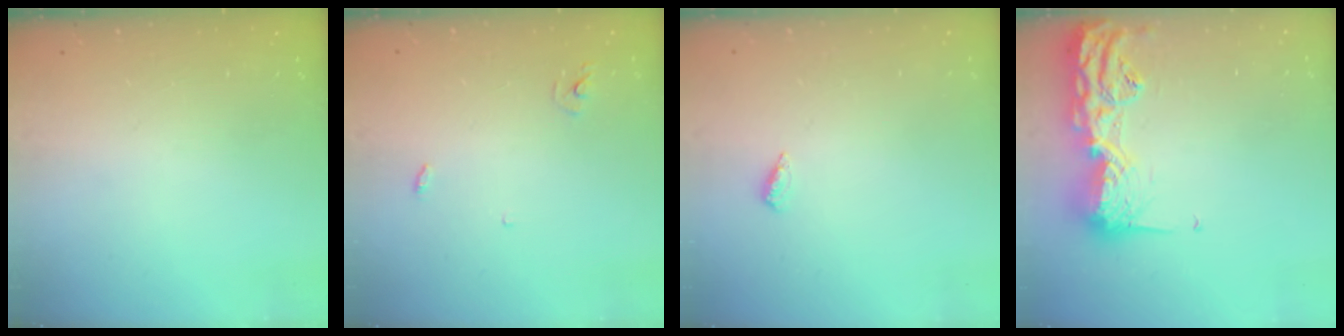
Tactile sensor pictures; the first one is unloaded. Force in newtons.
{"total": 2.9, "press": 2.9, "slide": 0.2}
{"total": 2.6, "press": 2.2, "slide": 1.3}
{"total": 17.7, "press": 17.6, "slide": 0.9}